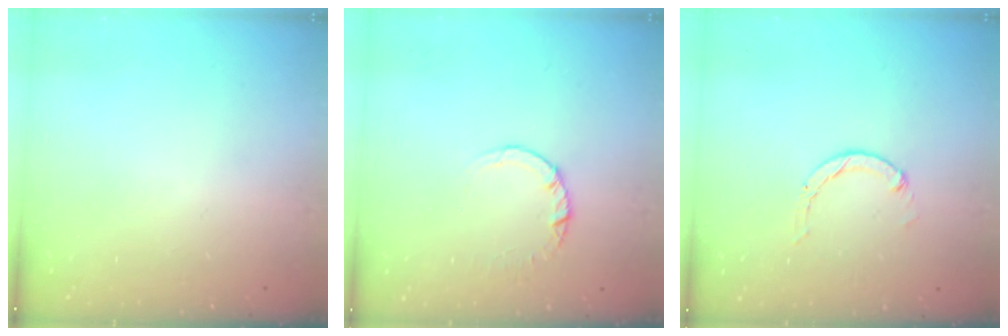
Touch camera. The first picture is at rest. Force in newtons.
{"total": 2.5, "press": 2.5, "slide": 0.2}
{"total": 0.0}